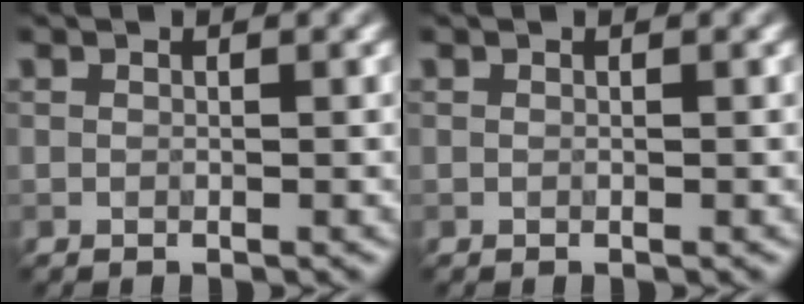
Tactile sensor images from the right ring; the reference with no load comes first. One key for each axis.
{"total": 0.0}